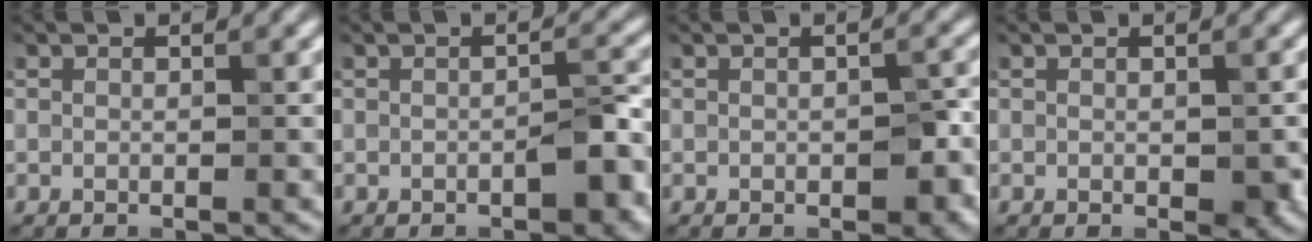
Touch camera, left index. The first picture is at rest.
{"total": 2.9, "force": [-1.3, 1.1, 2.4], "torque": [-0.033, 0.007, -0.018]}
{"total": 2.6, "force": [-0.6, 1.5, 2.0], "torque": [-0.028, -0.006, -0.004]}
{"total": 1.7, "force": [-0.2, 0.9, 1.4], "torque": [-0.017, -0.005, 0.001]}